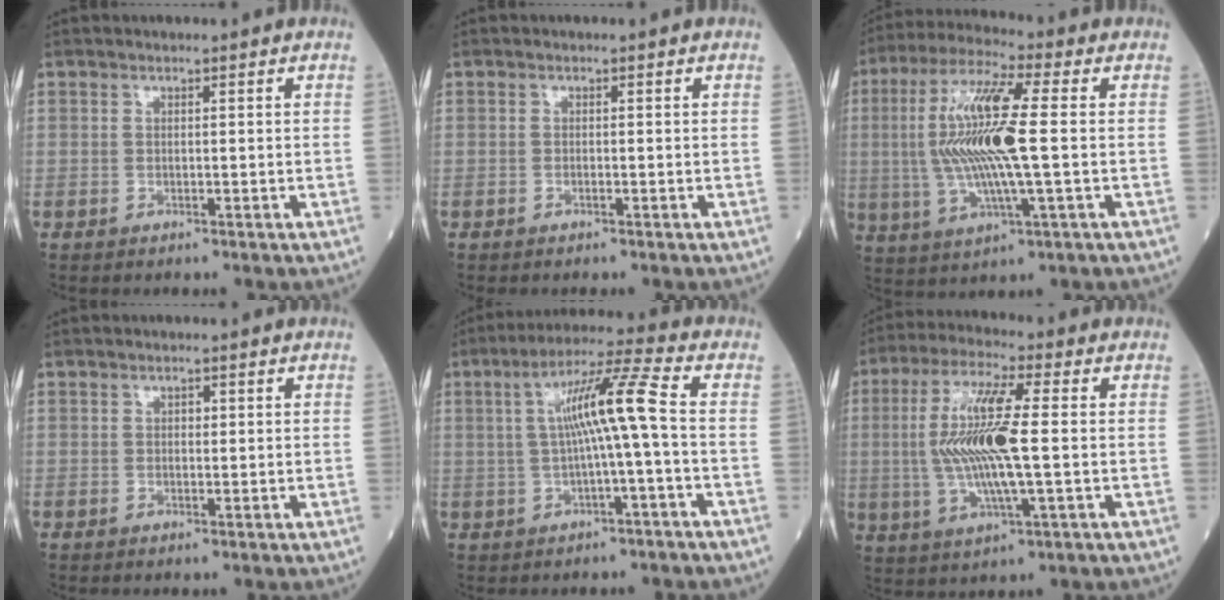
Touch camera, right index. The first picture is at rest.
{"total": 0.0}
{"total": 14.9, "force": [0.3, 1.8, 14.8], "torque": [-0.307, 0.007, 0.002]}
{"total": 0.7, "force": [0.2, 0.4, 0.5], "torque": [-0.007, 0.001, 0.003]}
{"total": 9.1, "force": [0.1, -0.8, 9.0], "torque": [-0.159, 0.021, 0.003]}
{"total": 12.7, "force": [0.0, 1.6, 12.6], "torque": [-0.262, 0.003, -0.002]}